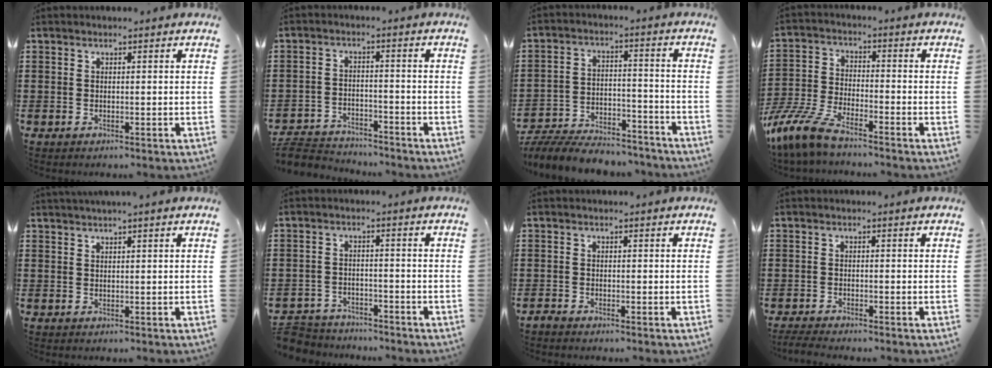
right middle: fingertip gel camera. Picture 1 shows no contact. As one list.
[{"total": 4.4, "force": [-4.3, 0.8, 0.5], "torque": [-0.024, 0.000, -0.093]}, {"total": 8.0, "force": [-7.7, 1.5, 1.7], "torque": [-0.035, 0.016, -0.150]}, {"total": 8.3, "force": [-7.3, 1.2, 3.9], "torque": [-0.116, -0.009, -0.152]}, {"total": 1.0, "force": [0.9, -0.4, 0.4], "torque": [-0.006, -0.003, 0.016]}, {"total": 4.2, "force": [-4.1, 0.8, 0.0], "torque": [-0.019, -0.001, -0.092]}, {"total": 0.9, "force": [-0.9, 0.1, 0.2], "torque": [-0.008, -0.004, -0.017]}, {"total": 1.7, "force": [-1.6, 0.0, 0.6], "torque": [-0.019, -0.004, -0.033]}]